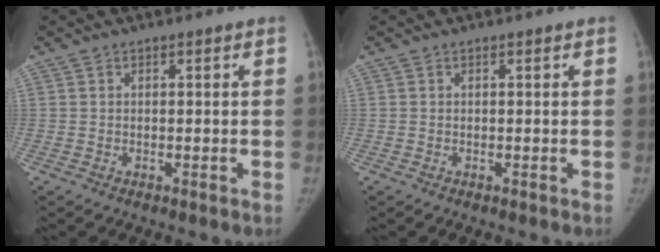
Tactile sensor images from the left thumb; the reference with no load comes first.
{"total": 0.0}